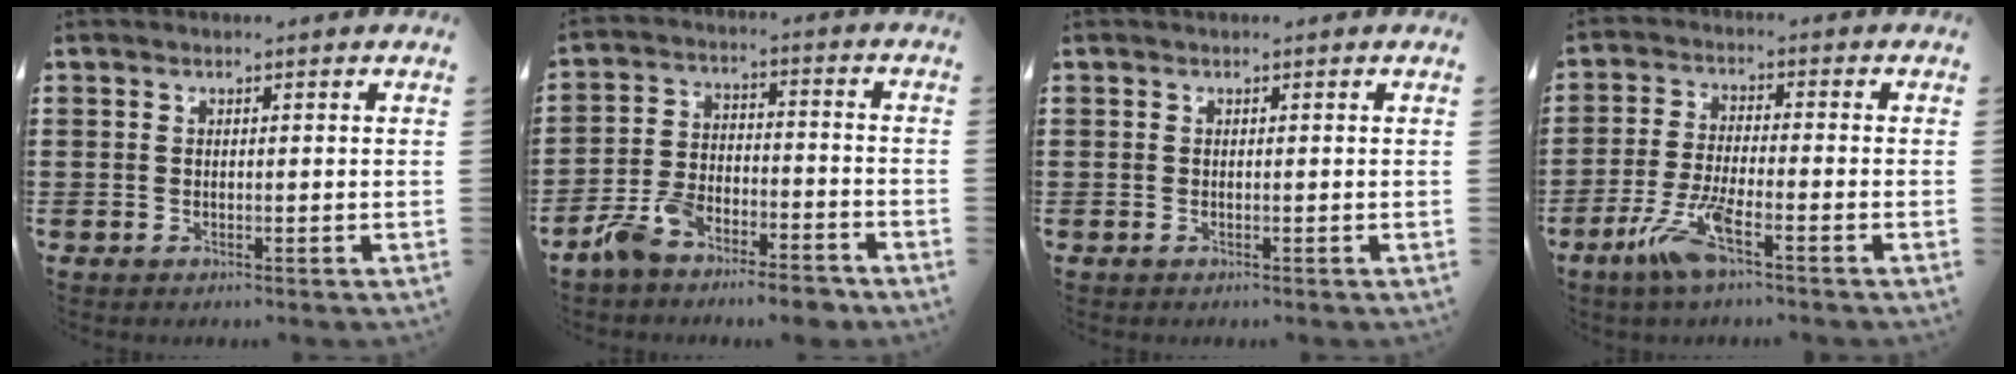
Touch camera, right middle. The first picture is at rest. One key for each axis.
{"total": 7.2, "fx": -6.4, "fy": 1.7, "fz": 2.8, "tx": -0.071, "ty": 0.009, "tz": -0.126}
{"total": 0.0}
{"total": 7.5, "fx": -4.2, "fy": 1.1, "fz": 6.1, "tx": -0.135, "ty": -0.012, "tz": -0.080}